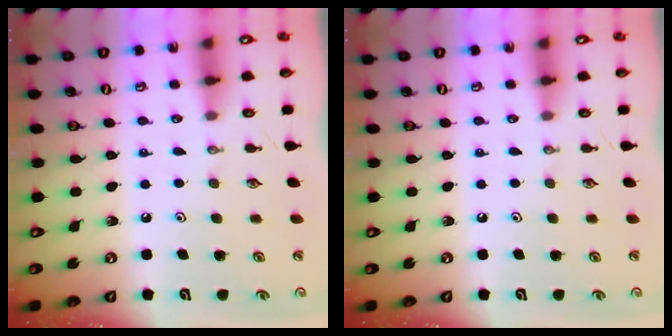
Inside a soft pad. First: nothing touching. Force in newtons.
{"total": 0.0}